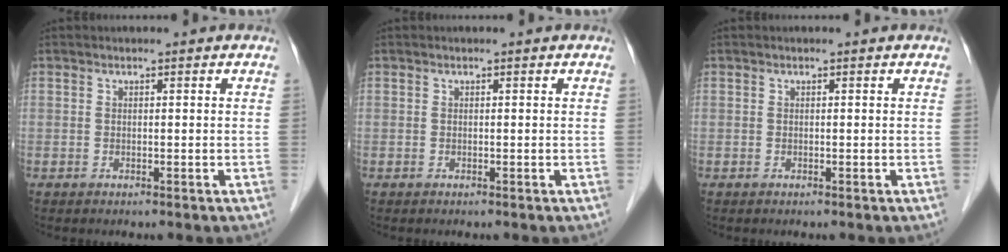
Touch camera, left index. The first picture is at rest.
{"total": 0.0}
{"total": 0.0}